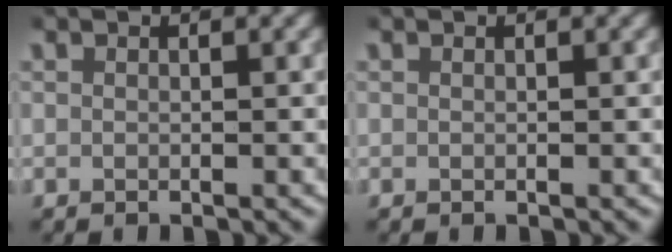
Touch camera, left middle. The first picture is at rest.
{"total": 0.0}